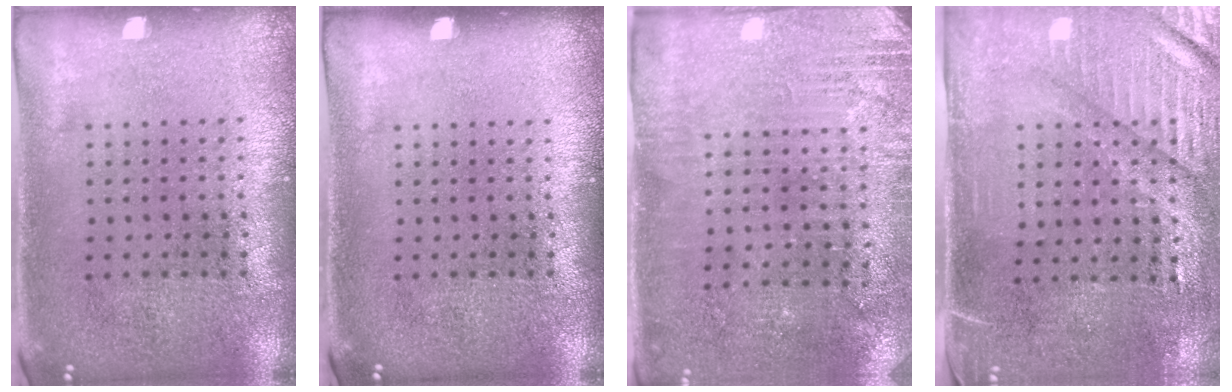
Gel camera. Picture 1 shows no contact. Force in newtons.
{"total": 0.0}
{"total": 2.8, "press": 2.7, "slide": 0.8}
{"total": 3.3, "press": 2.9, "slide": 1.5}